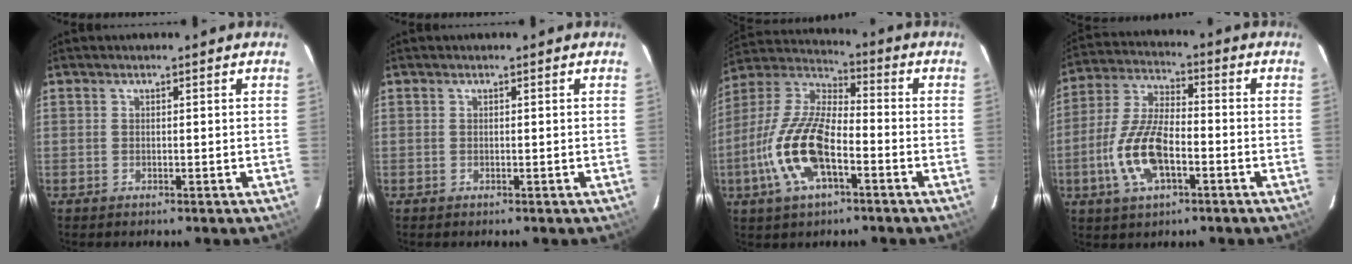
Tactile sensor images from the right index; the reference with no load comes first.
{"total": 0.0}
{"total": 15.9, "force": [-5.8, 6.4, 13.4], "torque": [-0.284, -0.006, -0.115]}
{"total": 12.8, "force": [-4.3, 5.6, 10.7], "torque": [-0.230, -0.001, -0.082]}